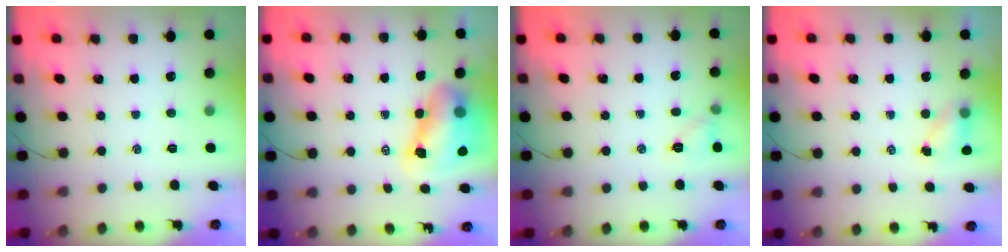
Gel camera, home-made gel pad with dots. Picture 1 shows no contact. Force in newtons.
{"total": 10.2, "press": 9.9, "slide": 2.5}
{"total": 6.4, "press": 6.3, "slide": 1.3}
{"total": 4.3, "press": 4.2, "slide": 0.8}